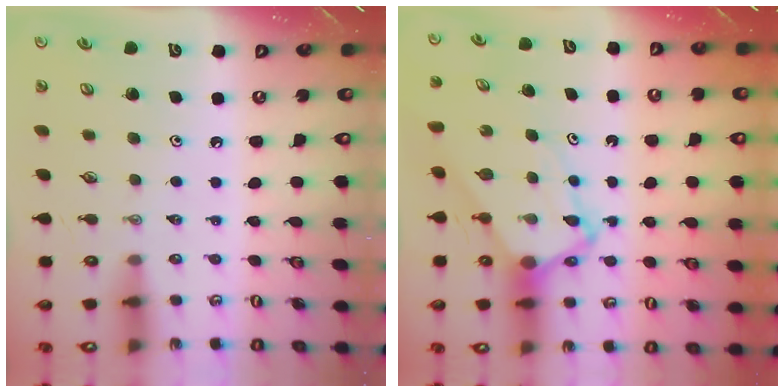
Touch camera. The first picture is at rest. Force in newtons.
{"total": 6.4, "press": 6.4, "slide": 0.6}